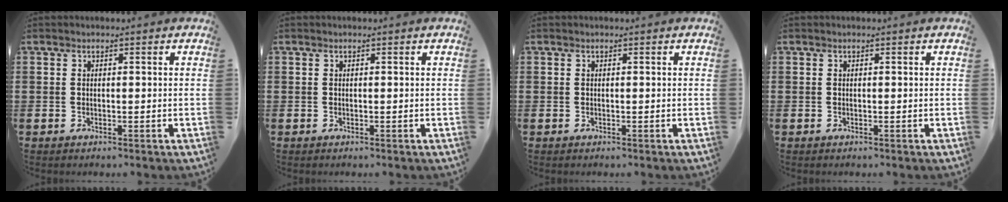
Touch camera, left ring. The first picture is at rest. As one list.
[{"total": 0.0}, {"total": 0.0}, {"total": 0.0}]